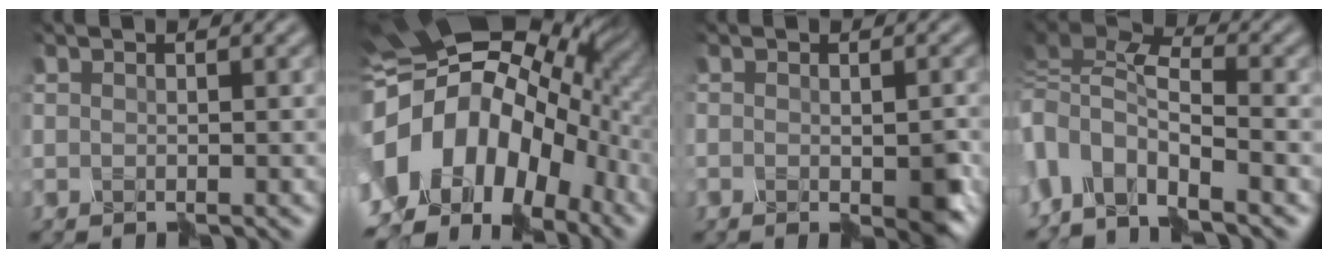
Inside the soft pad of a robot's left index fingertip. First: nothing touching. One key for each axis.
{"total": 16.3, "fx": -3.4, "fy": 11.9, "fz": 10.6, "tx": -0.198, "ty": 0.013, "tz": -0.066}
{"total": 2.8, "fx": -1.3, "fy": 0.6, "fz": 2.3, "tx": -0.037, "ty": -0.011, "tz": -0.018}
{"total": 6.0, "fx": -3.6, "fy": 2.9, "fz": 3.8, "tx": -0.096, "ty": 0.001, "tz": -0.077}